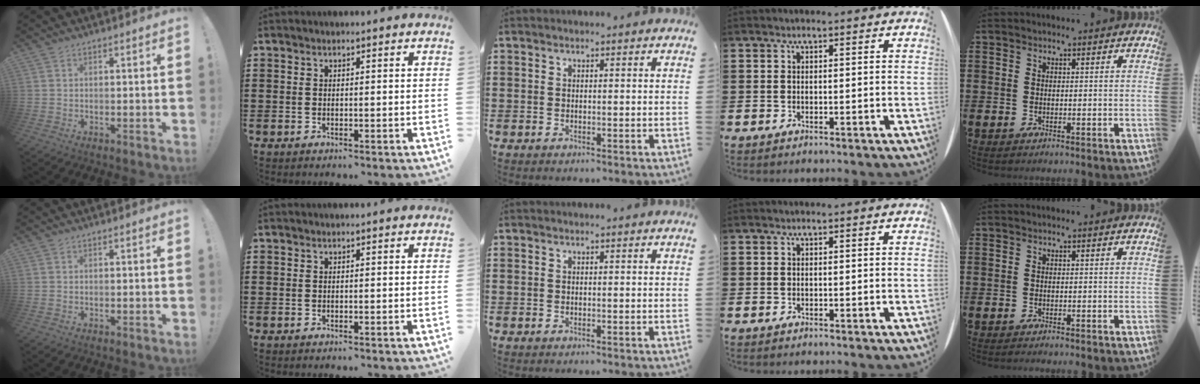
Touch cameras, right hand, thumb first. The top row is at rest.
{}